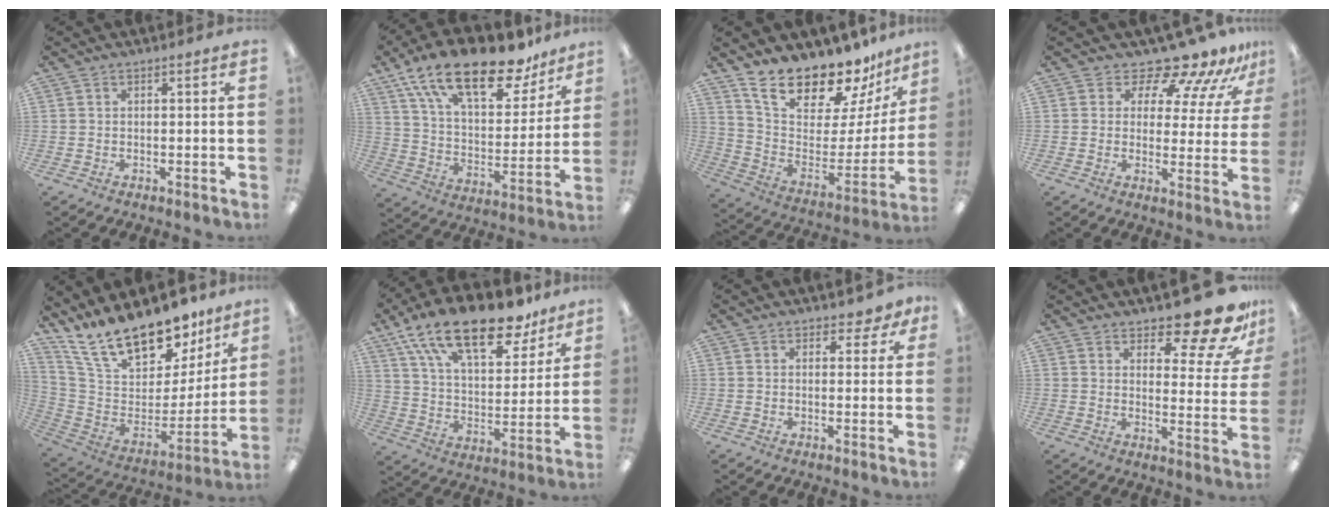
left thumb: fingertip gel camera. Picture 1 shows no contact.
{"total": 21.4, "force": [15.1, 8.5, 12.6], "torque": [-0.215, -0.089, 0.261]}
{"total": 19.2, "force": [17.2, 5.9, 6.2], "torque": [-0.123, -0.141, 0.305]}
{"total": 11.5, "force": [10.4, 3.4, 3.8], "torque": [-0.066, -0.091, 0.180]}
{"total": 21.5, "force": [16.9, 8.7, 10.0], "torque": [-0.178, -0.125, 0.303]}
{"total": 21.3, "force": [15.2, 8.3, 12.4], "torque": [-0.220, -0.083, 0.264]}
{"total": 2.4, "force": [1.6, 1.7, 0.8], "torque": [-0.001, 0.000, 0.026]}
{"total": 14.2, "force": [11.3, 4.6, 7.4], "torque": [-0.099, -0.087, 0.190]}